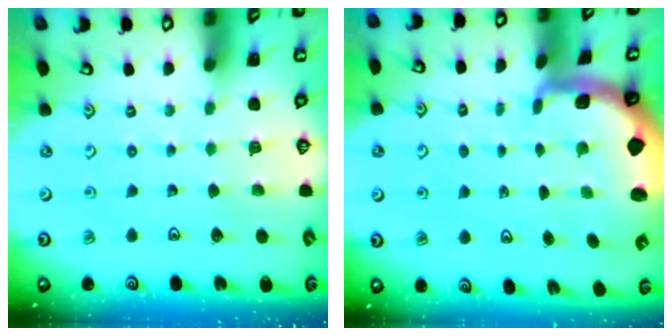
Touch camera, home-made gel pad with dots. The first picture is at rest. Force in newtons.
{"total": 1.8, "press": 1.7, "slide": 0.4}